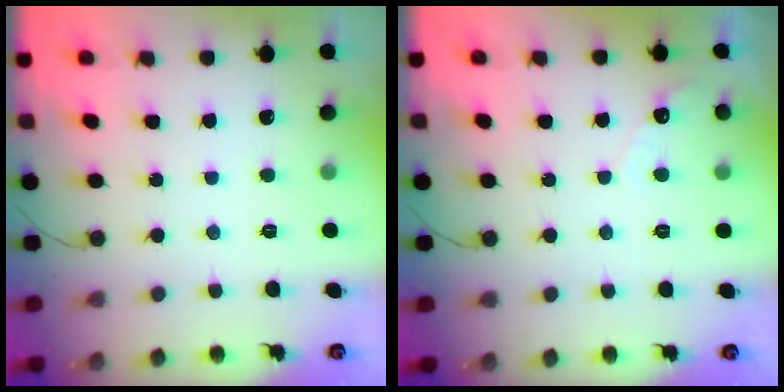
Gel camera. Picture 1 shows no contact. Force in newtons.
{"total": 3.4, "press": 3.4, "slide": 0.2}